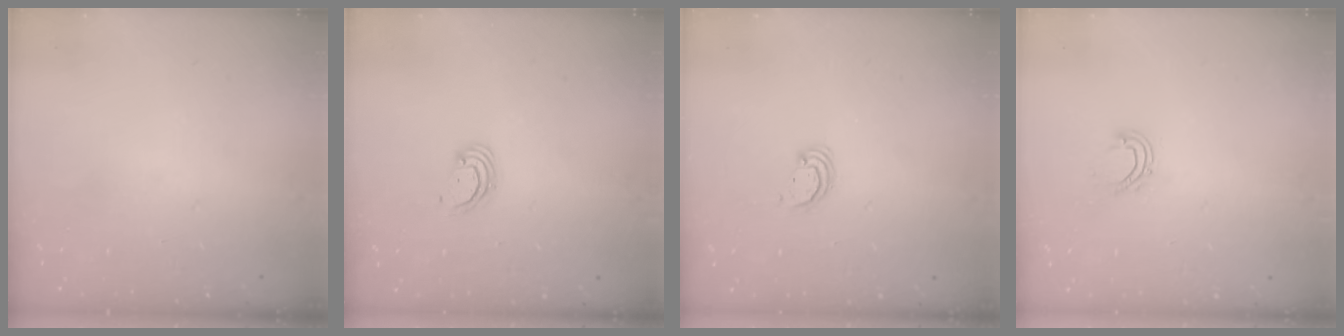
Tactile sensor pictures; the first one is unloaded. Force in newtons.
{"total": 2.8, "press": 2.8, "slide": 0.2}
{"total": 2.8, "press": 2.8, "slide": 0.2}
{"total": 6.0, "press": 5.9, "slide": 1.0}